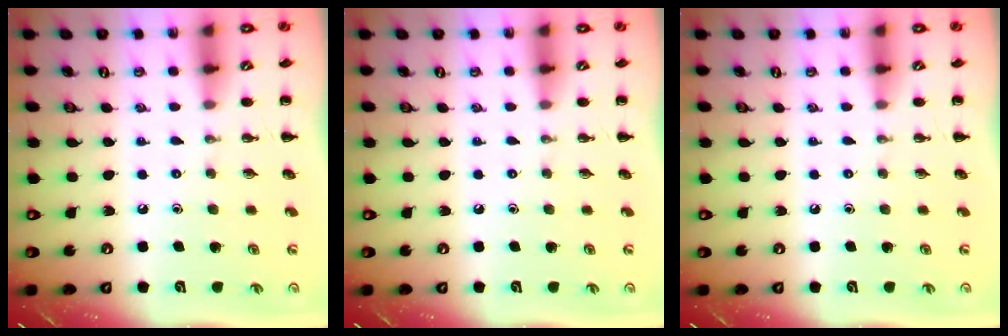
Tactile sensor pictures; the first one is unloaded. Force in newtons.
{"total": 0.0}
{"total": 0.0}